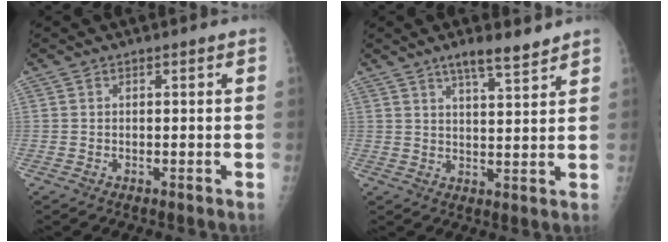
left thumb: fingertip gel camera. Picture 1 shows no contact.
{"total": 6.3, "force": [4.8, 1.1, 3.9], "torque": [-0.057, -0.030, 0.078]}